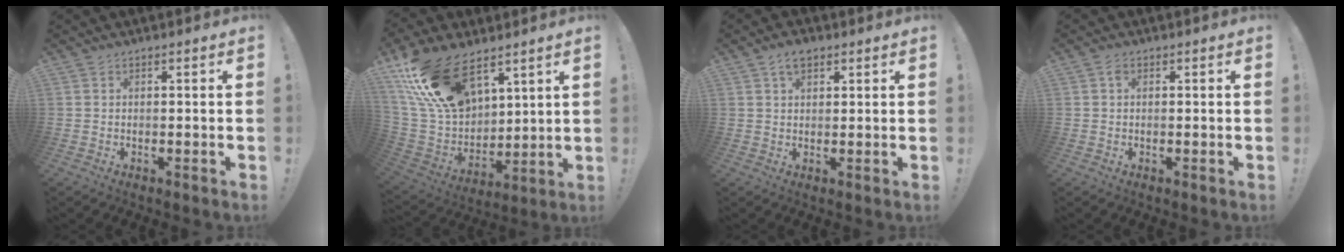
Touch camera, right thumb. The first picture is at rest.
{"total": 22.0, "force": [13.8, 11.7, 12.5], "torque": [-0.255, -0.084, 0.258]}
{"total": 4.3, "force": [2.3, 2.4, 2.7], "torque": [-0.041, -0.003, 0.041]}
{"total": 1.1, "force": [0.6, 0.7, 0.7], "torque": [-0.008, -0.001, 0.009]}